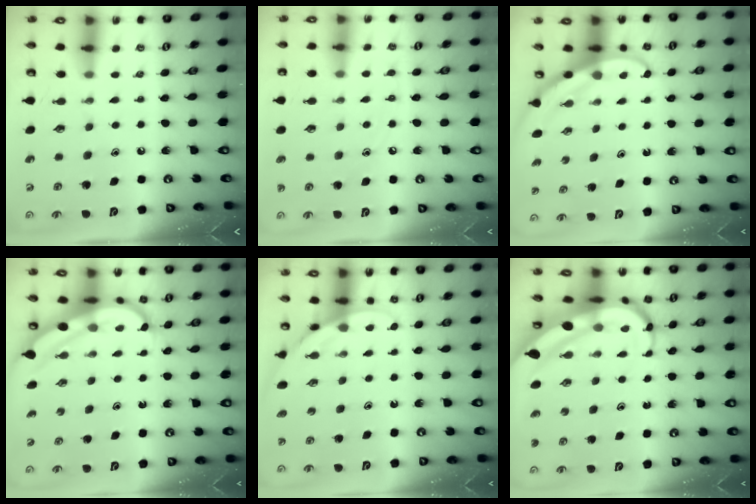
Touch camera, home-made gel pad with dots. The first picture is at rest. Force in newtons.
{"total": 5.4, "press": 5.3, "slide": 0.6}
{"total": 3.8, "press": 3.7, "slide": 0.3}
{"total": 6.2, "press": 6.1, "slide": 1.3}
{"total": 3.8, "press": 3.8, "slide": 0.2}
{"total": 9.6, "press": 9.6, "slide": 1.2}